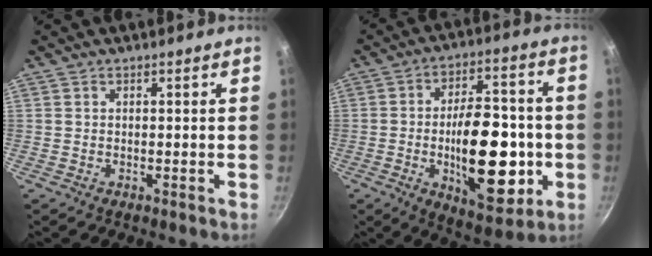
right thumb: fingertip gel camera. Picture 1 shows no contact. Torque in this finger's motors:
{"motor_torque": [1.52, 1.33, 2.43, -0.35, 0.72]}